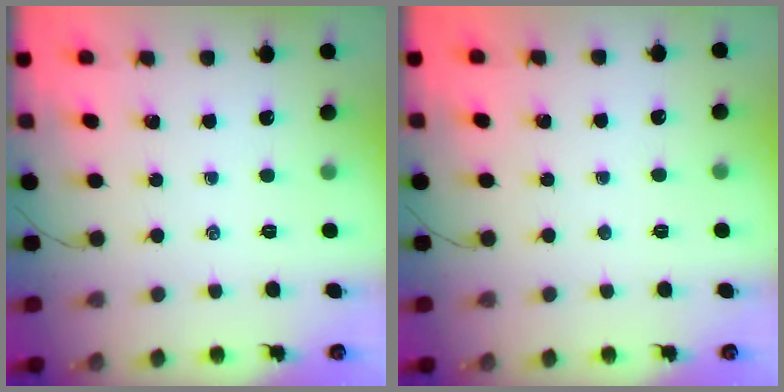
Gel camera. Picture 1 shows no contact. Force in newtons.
{"total": 0.0}